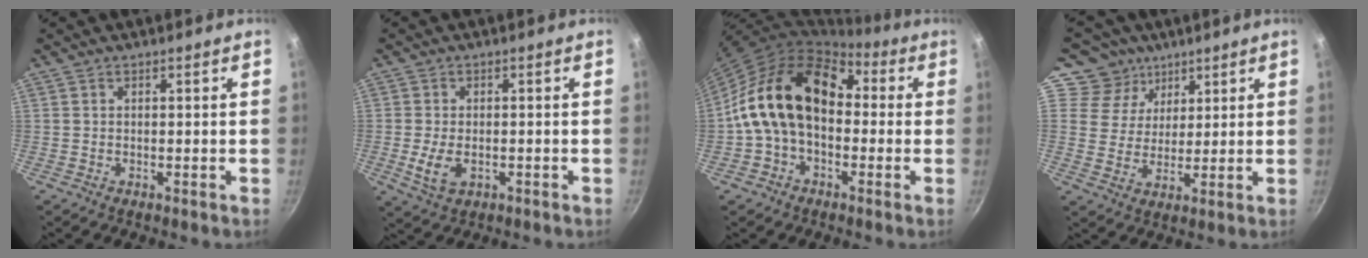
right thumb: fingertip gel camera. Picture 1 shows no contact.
{"total": 5.1, "force": [-1.2, 3.0, 3.9], "torque": [-0.077, -0.002, -0.019]}
{"total": 16.9, "force": [0.4, 11.6, 12.3], "torque": [-0.186, 0.044, -0.012]}
{"total": 8.4, "force": [5.2, 6.5, 1.4], "torque": [0.012, -0.027, 0.084]}